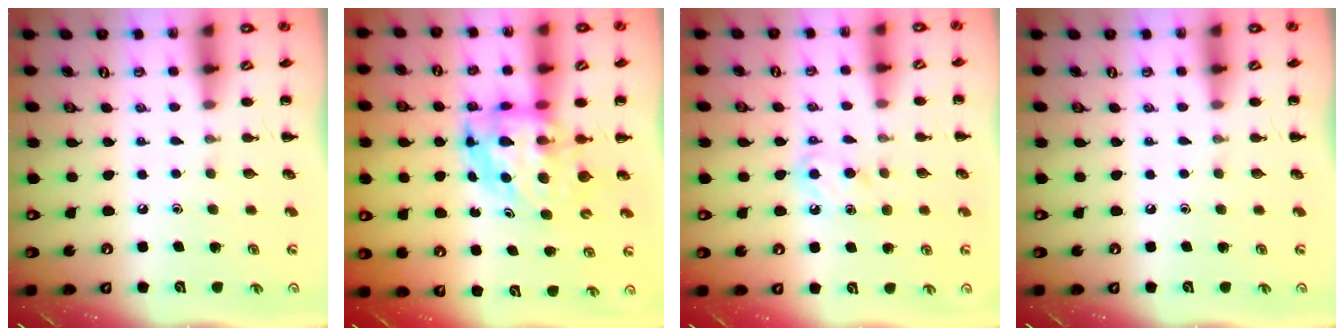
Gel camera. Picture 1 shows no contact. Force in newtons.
{"total": 6.5, "press": 6.3, "slide": 1.8}
{"total": 5.1, "press": 4.8, "slide": 1.6}
{"total": 0.0}